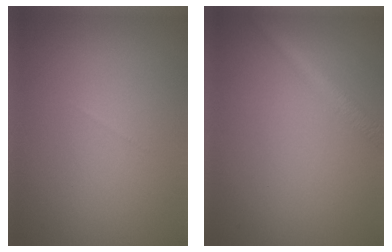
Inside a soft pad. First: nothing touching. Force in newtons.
{"total": 1.9, "press": 1.9, "slide": 0.0}